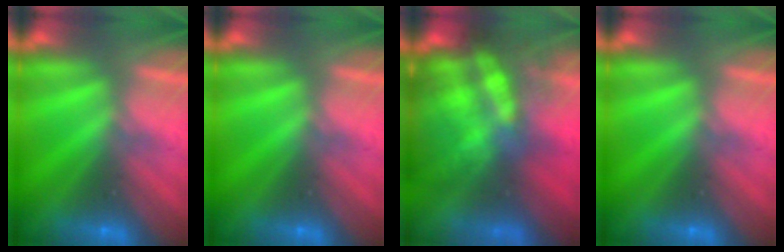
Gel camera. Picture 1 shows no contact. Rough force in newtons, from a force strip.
{"total": 0.0}
{"total": 13.2}
{"total": 0.0}